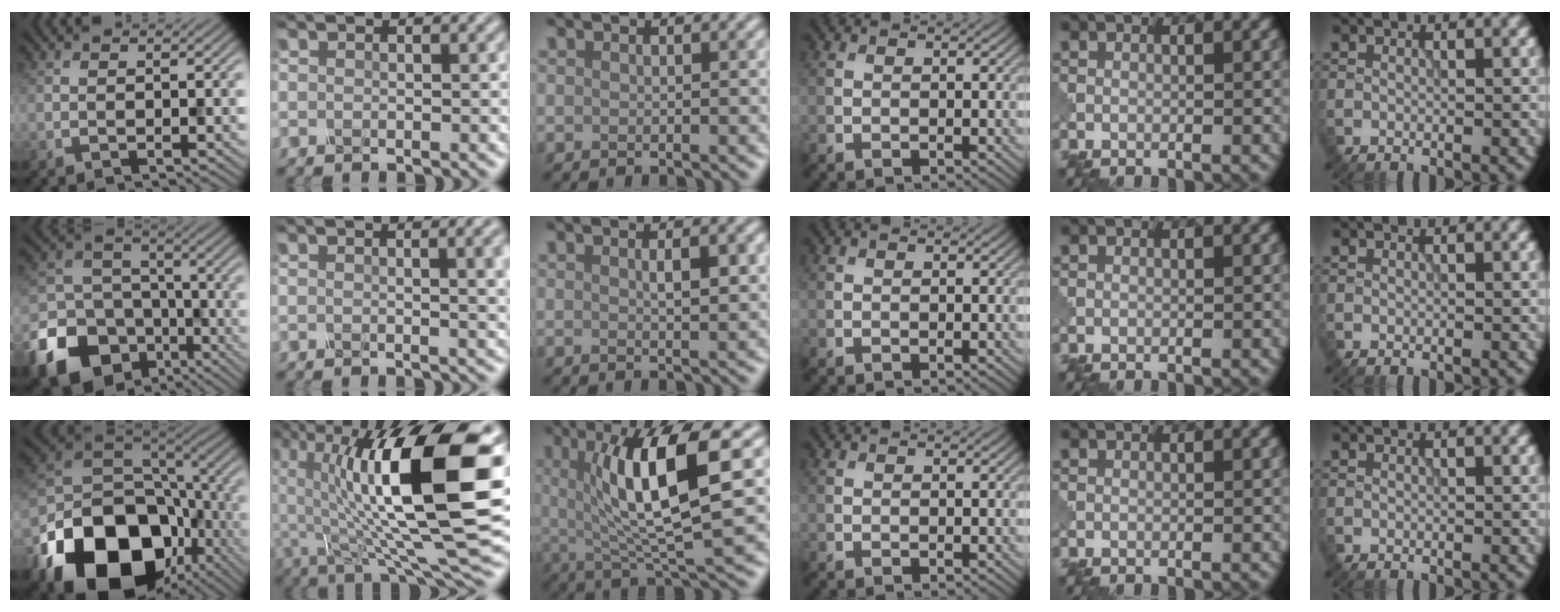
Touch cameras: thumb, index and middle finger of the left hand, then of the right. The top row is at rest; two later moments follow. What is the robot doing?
{"motion": "shake", "object": "sieve"}